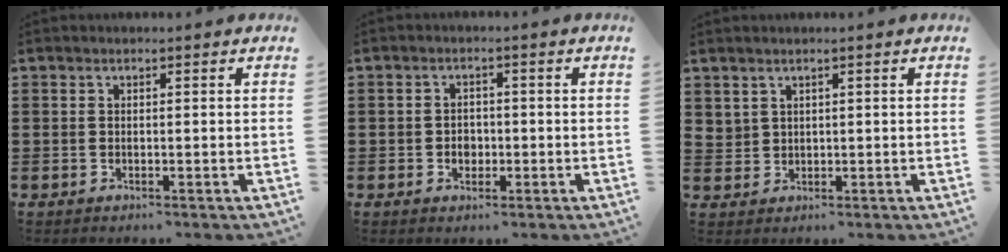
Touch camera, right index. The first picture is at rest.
{"total": 2.1, "force": [-0.6, 1.8, 1.0], "torque": [-0.016, 0.002, -0.015]}
{"total": 2.1, "force": [1.6, 1.3, 0.2], "torque": [-0.010, 0.006, 0.032]}